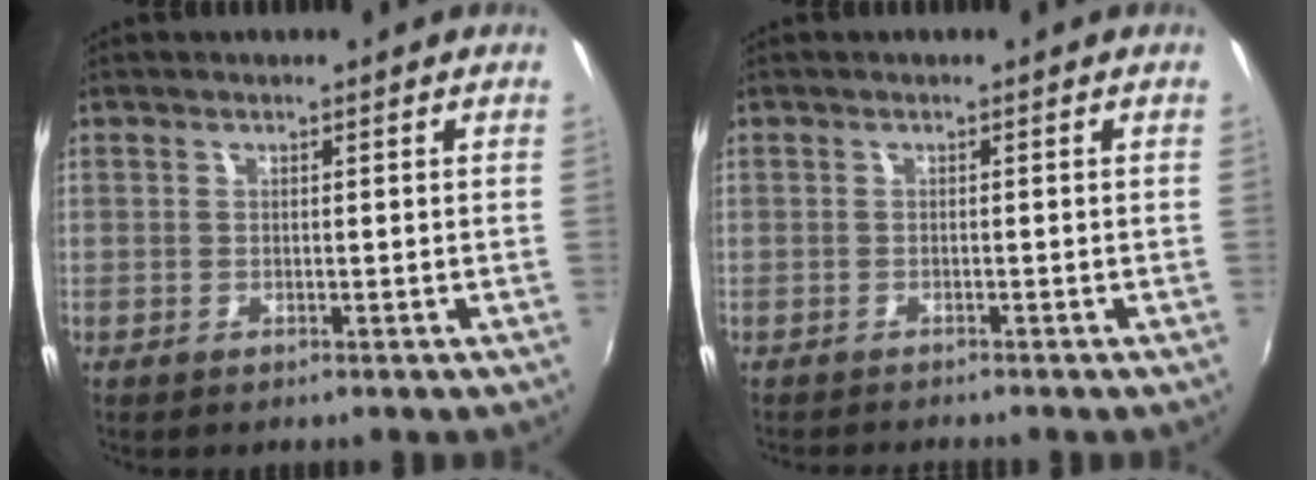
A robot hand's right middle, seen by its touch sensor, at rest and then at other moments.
{"total": 1.6, "force": [-1.6, -0.1, 0.2], "torque": [-0.010, -0.012, -0.031]}